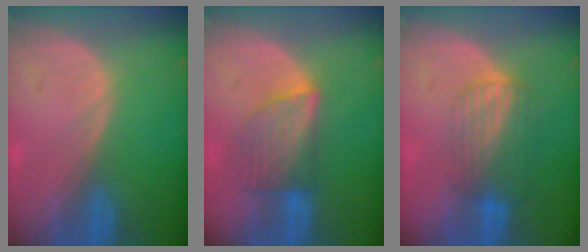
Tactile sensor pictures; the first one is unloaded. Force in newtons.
{"total": 6.0, "press": 6.0, "slide": 0.7}
{"total": 7.0, "press": 5.8, "slide": 3.8}